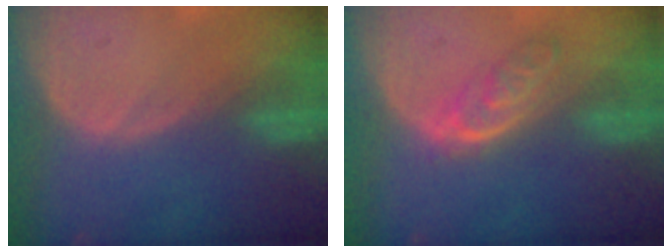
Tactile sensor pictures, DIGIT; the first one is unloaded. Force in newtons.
{"total": 4.7, "press": 4.4, "slide": 1.6}